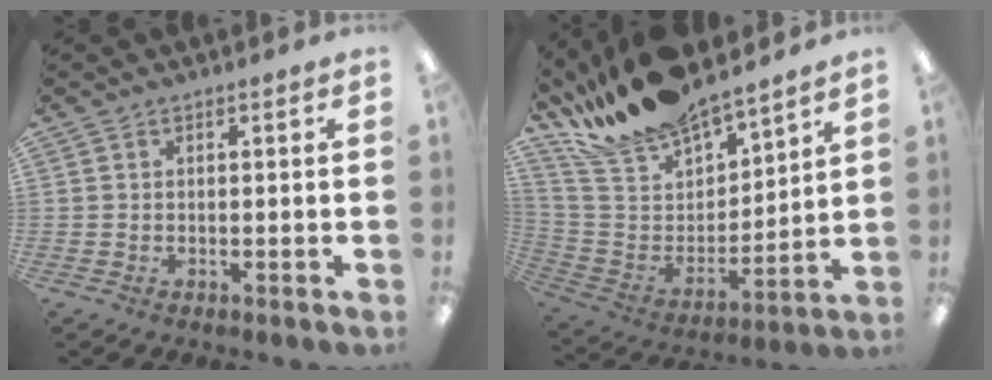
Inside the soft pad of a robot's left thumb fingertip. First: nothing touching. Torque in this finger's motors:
{"motor_torque": [0.55, 0.07, 0.76, -2.00, 0.16]}